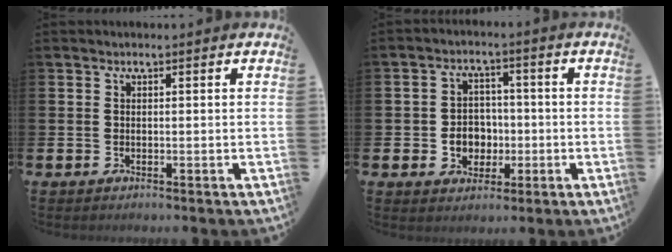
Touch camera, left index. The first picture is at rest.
{"total": 4.3, "force": [-0.7, 3.9, 1.5], "torque": [-0.023, 0.001, -0.021]}